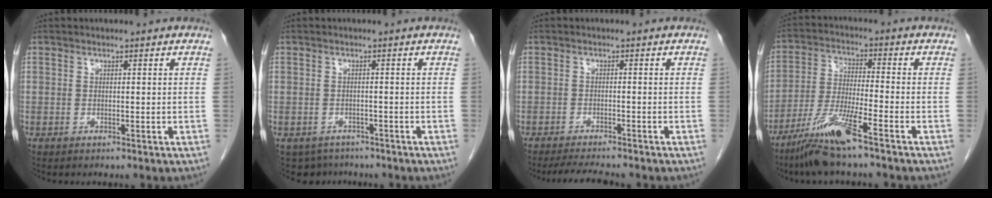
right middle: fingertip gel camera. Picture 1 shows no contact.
{"total": 3.9, "force": [-3.2, 2.2, -0.1], "torque": [0.000, 0.000, -0.046]}
{"total": 5.6, "force": [-5.1, 0.5, 2.4], "torque": [-0.039, -0.017, -0.079]}
{"total": 9.8, "force": [-6.7, -0.1, 7.1], "torque": [-0.148, -0.028, -0.131]}